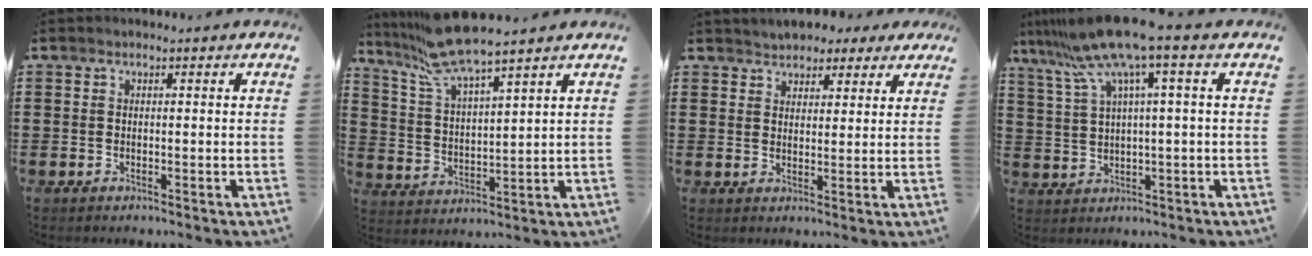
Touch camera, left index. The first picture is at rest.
{"total": 8.5, "force": [7.4, 0.2, 4.2], "torque": [-0.107, -0.027, 0.133]}
{"total": 3.4, "force": [3.0, 1.6, -0.1], "torque": [-0.014, -0.001, 0.055]}
{"total": 9.4, "force": [4.8, -0.2, 8.0], "torque": [-0.189, -0.030, 0.076]}